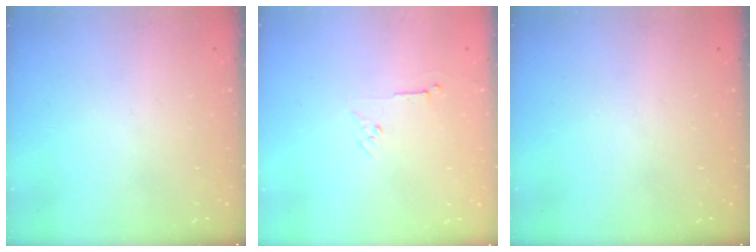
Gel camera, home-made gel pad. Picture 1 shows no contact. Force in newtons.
{"total": 3.5, "press": 3.4, "slide": 0.7}
{"total": 0.0}